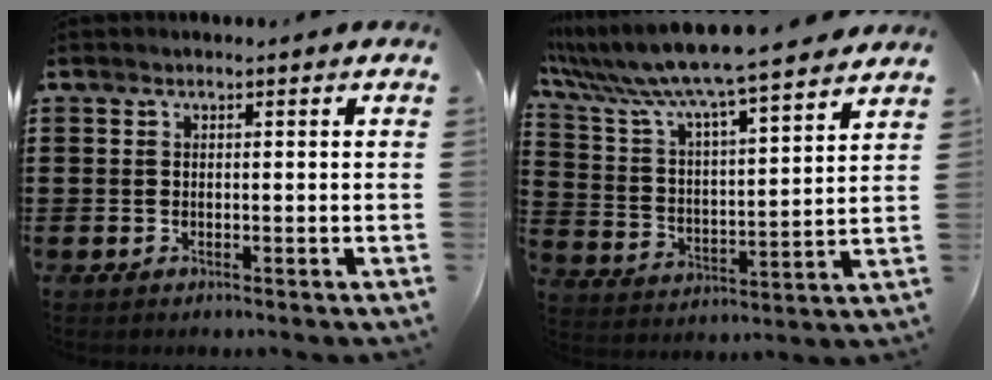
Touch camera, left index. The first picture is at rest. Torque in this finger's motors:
{"motor_torque": [2.14, 0.00, 1.05, 0.21]}